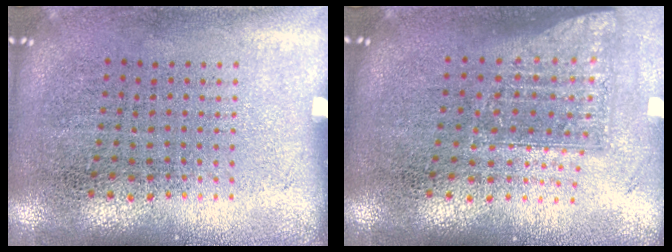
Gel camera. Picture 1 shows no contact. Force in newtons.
{"total": 1.7, "press": 1.3, "slide": 1.0}